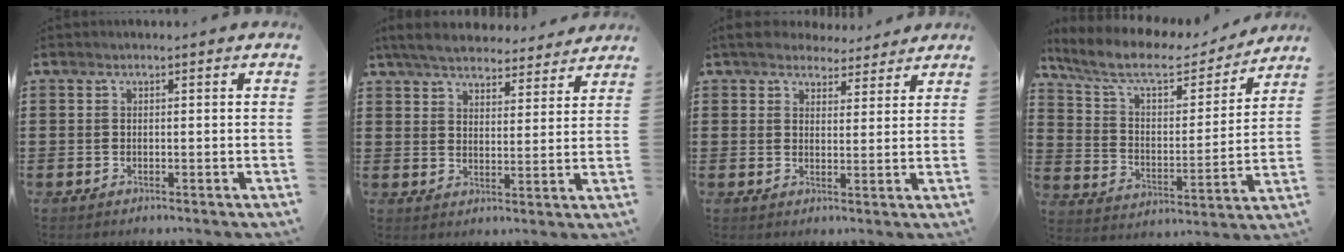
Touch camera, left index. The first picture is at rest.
{"total": 5.9, "force": [5.5, 1.1, 1.6], "torque": [-0.054, -0.021, 0.100]}
{"total": 5.0, "force": [4.4, 1.9, 1.3], "torque": [-0.041, -0.005, 0.083]}
{"total": 9.3, "force": [7.7, 2.3, 4.7], "torque": [-0.123, -0.039, 0.128]}